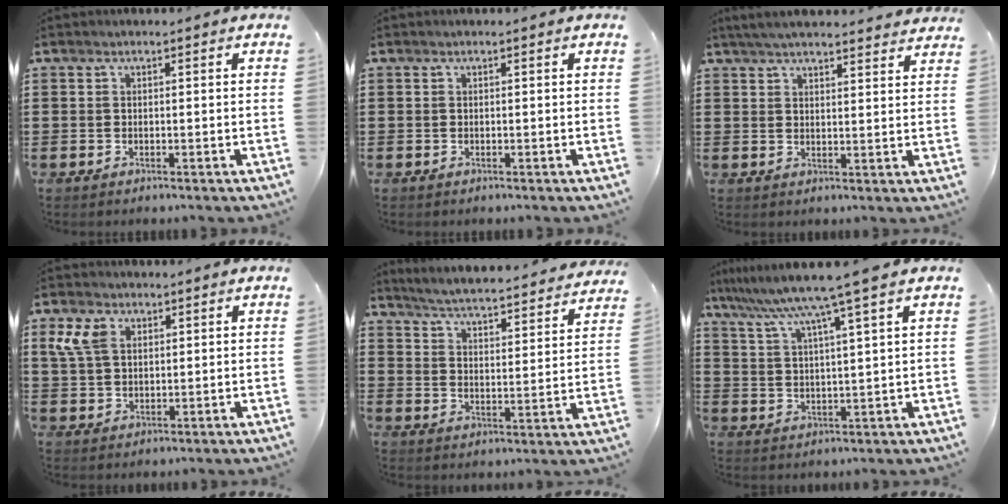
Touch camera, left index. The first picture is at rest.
{"total": 0.0}
{"total": 4.1, "force": [3.9, -0.1, 1.2], "torque": [-0.035, -0.011, 0.071]}
{"total": 5.1, "force": [2.5, 3.2, 3.1], "torque": [-0.082, 0.010, 0.043]}
{"total": 4.4, "force": [4.2, -0.6, 0.9], "torque": [-0.040, -0.037, 0.065]}
{"total": 7.6, "force": [6.0, -1.2, 4.5], "torque": [-0.109, -0.034, 0.096]}